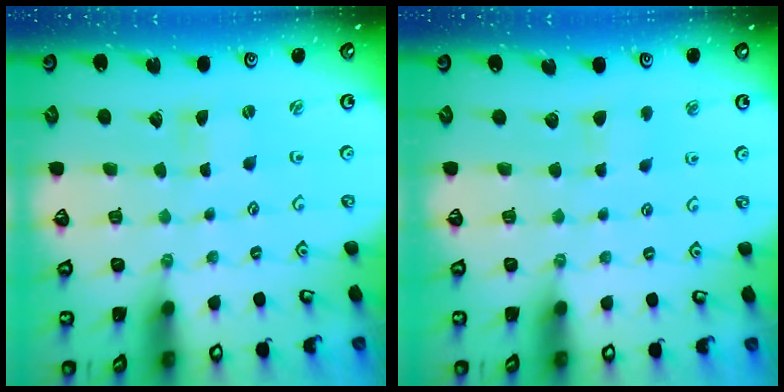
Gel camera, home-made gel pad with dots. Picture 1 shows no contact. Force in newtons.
{"total": 2.9, "press": 2.9, "slide": 0.4}